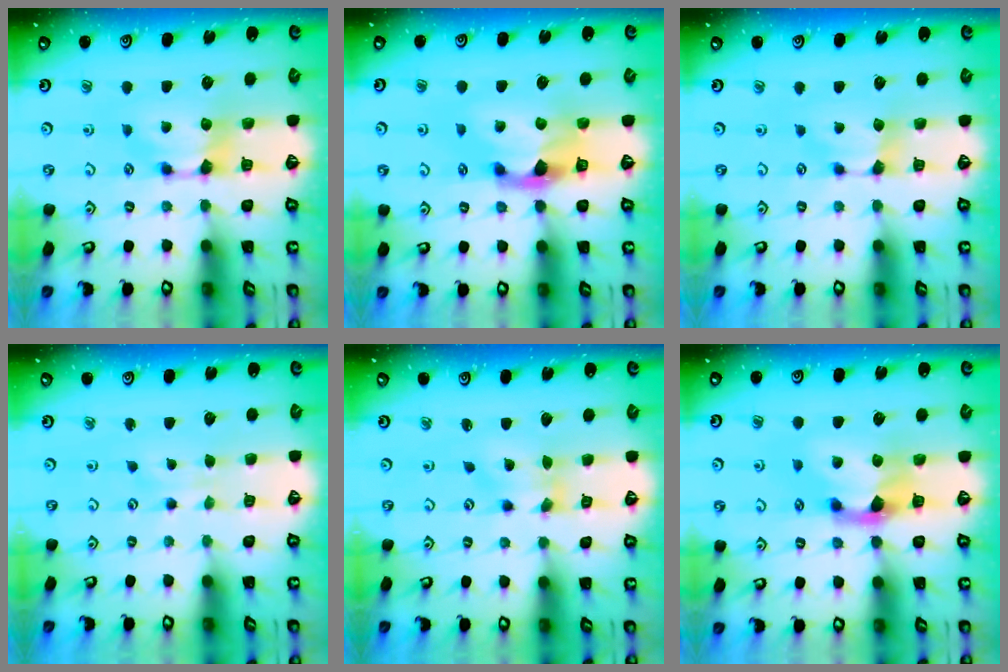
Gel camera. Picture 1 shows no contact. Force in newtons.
{"total": 3.1, "press": 2.8, "slide": 1.3}
{"total": 0.6, "press": 0.6, "slide": 0.3}
{"total": 2.2, "press": 2.1, "slide": 0.4}
{"total": 1.3, "press": 0.6, "slide": 1.1}
{"total": 2.4, "press": 2.0, "slide": 1.3}